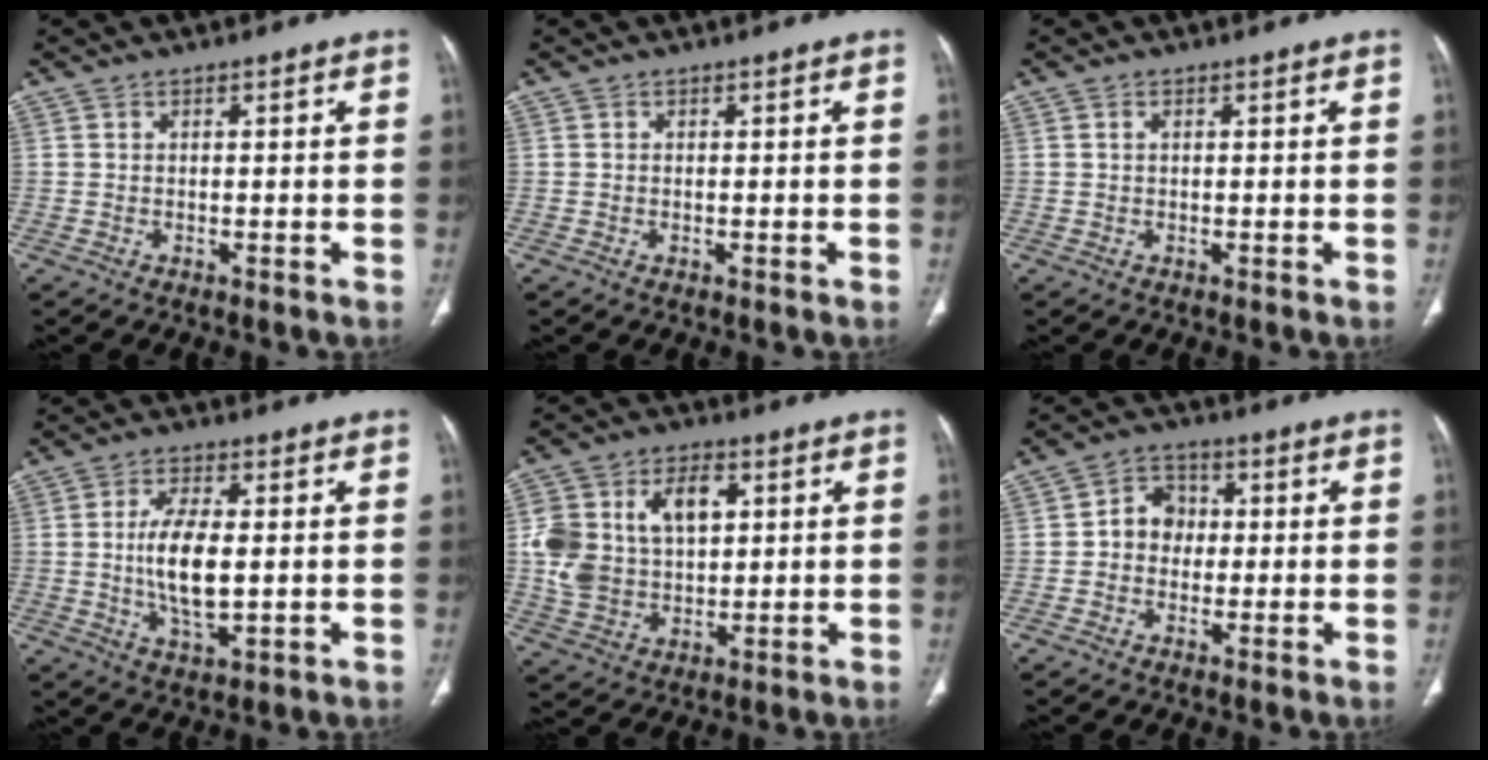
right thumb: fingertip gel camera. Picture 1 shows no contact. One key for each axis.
{"total": 0.0}
{"total": 0.6, "fx": 0.2, "fy": 0.3, "fz": 0.4, "tx": -0.011, "ty": 0.003, "tz": 0.003}
{"total": 9.8, "fx": 0.0, "fy": 4.1, "fz": 8.9, "tx": -0.171, "ty": -0.011, "tz": 0.002}
{"total": 15.2, "fx": 3.3, "fy": 10.3, "fz": 10.7, "tx": -0.176, "ty": 0.009, "tz": 0.067}
{"total": 6.1, "fx": 0.0, "fy": 5.3, "fz": 3.1, "tx": -0.024, "ty": 0.017, "tz": -0.012}